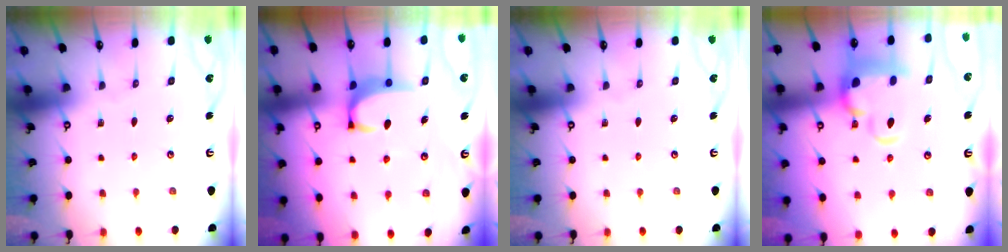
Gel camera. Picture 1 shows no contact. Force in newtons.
{"total": 3.4, "press": 3.4, "slide": 0.3}
{"total": 0.0}
{"total": 7.7, "press": 7.5, "slide": 1.7}